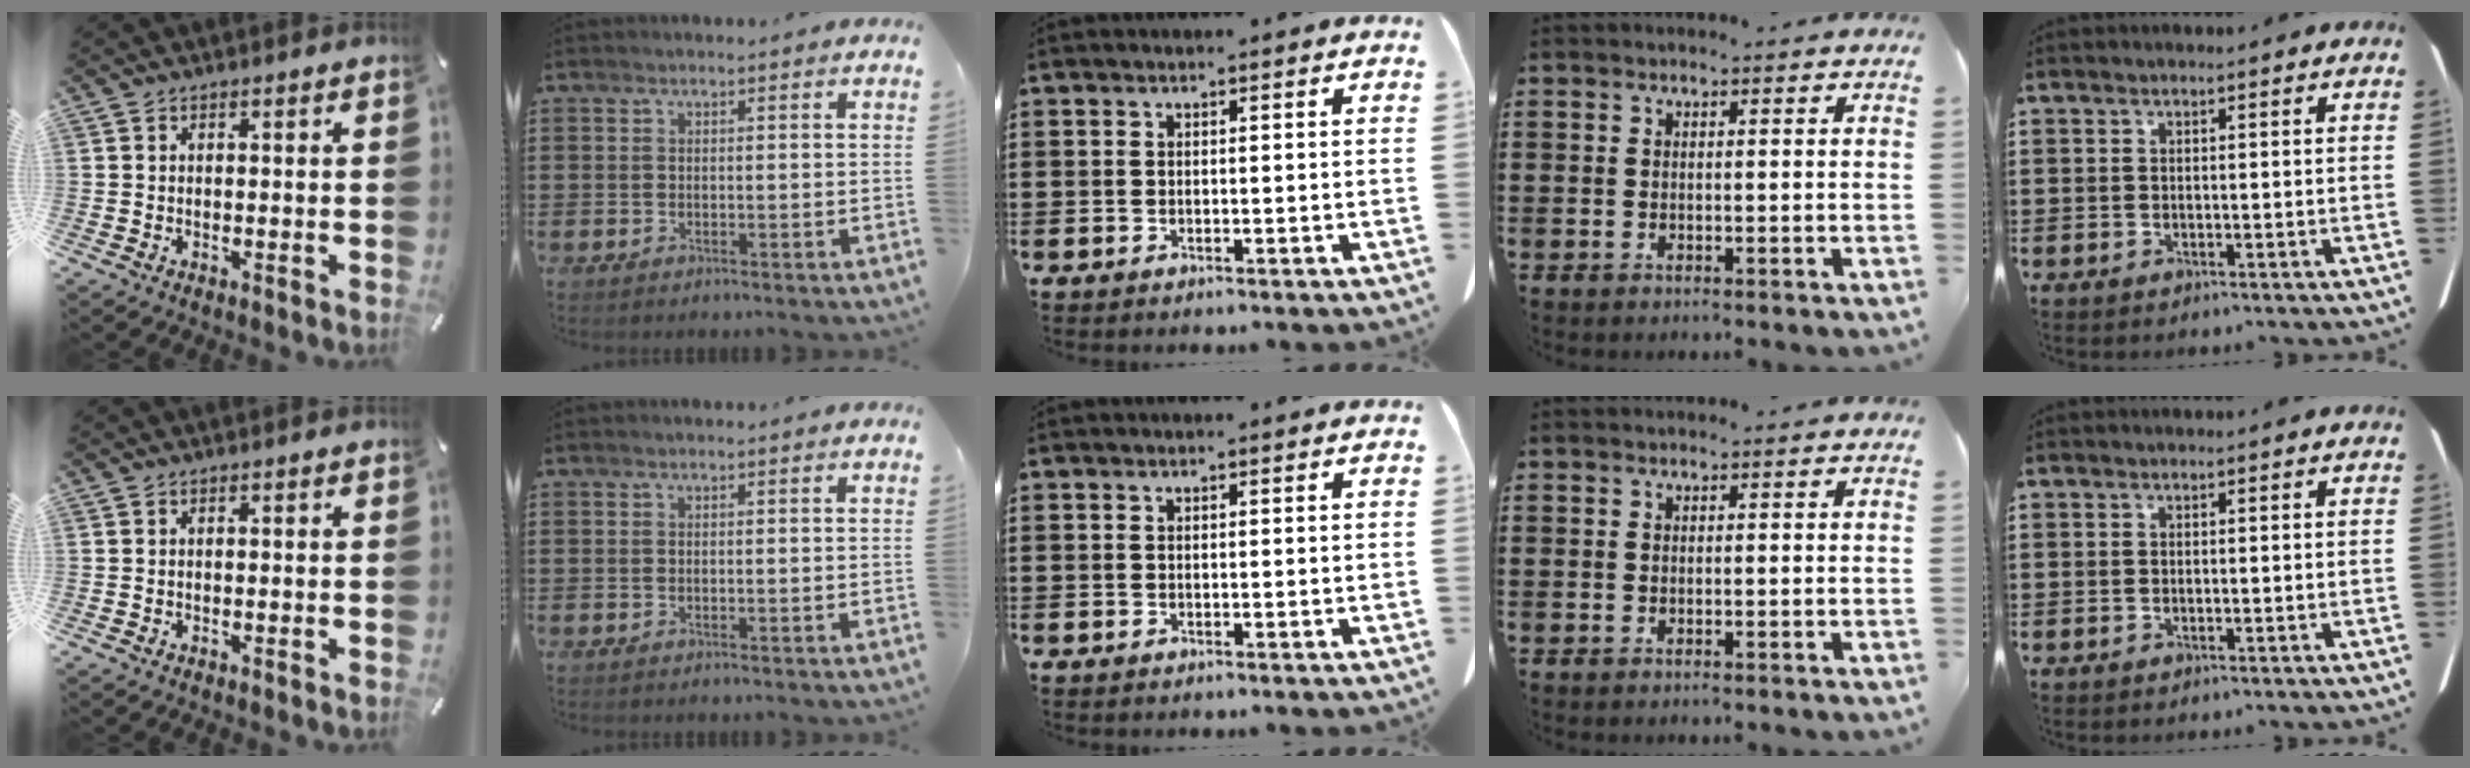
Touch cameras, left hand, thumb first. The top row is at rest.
{}